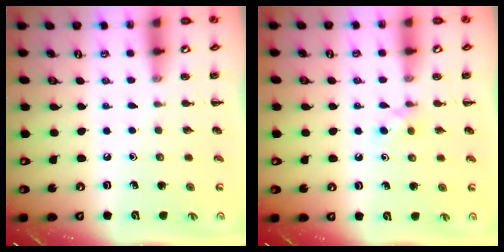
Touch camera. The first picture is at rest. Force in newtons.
{"total": 2.9, "press": 2.7, "slide": 1.1}